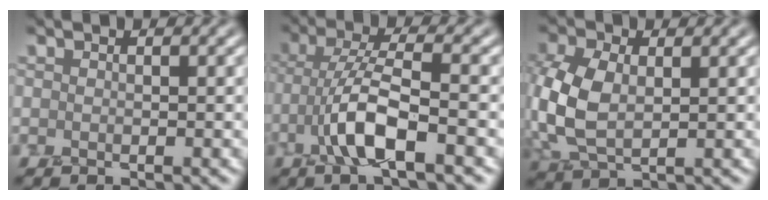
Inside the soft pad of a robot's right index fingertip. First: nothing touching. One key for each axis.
{"total": 5.9, "fx": -2.6, "fy": 1.4, "fz": 5.2, "tx": -0.107, "ty": 0.006, "tz": -0.056}
{"total": 6.8, "fx": 0.1, "fy": 4.3, "fz": 5.3, "tx": -0.142, "ty": -0.001, "tz": 0.000}